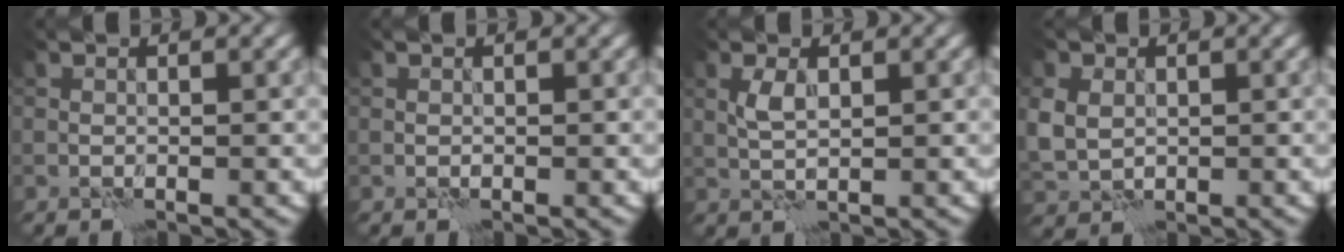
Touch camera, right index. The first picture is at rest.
{"total": 0.0}
{"total": 1.8, "force": [0.5, 0.6, 1.6], "torque": [-0.037, 0.005, 0.011]}
{"total": 3.6, "force": [0.3, 2.9, 2.1], "torque": [-0.058, -0.003, 0.010]}